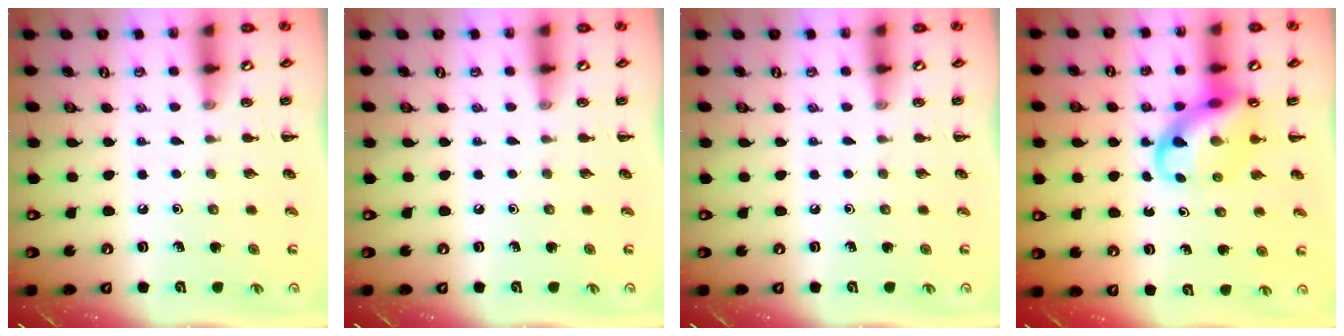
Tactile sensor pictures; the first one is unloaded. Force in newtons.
{"total": 0.0}
{"total": 0.0}
{"total": 10.8, "press": 10.4, "slide": 2.9}